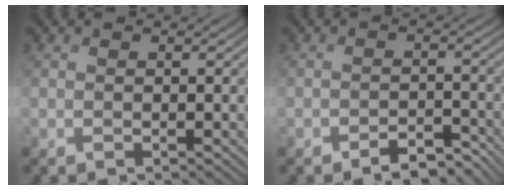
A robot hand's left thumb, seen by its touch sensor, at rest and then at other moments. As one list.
[{"total": 3.4, "force": [-2.7, 1.2, 1.6], "torque": [-0.024, 0.002, -0.044]}]